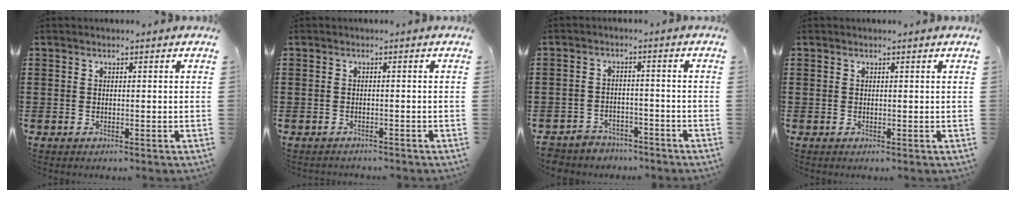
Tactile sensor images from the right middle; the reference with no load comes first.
{"total": 1.0, "force": [-0.9, 0.2, -0.1], "torque": [0.000, 0.003, -0.022]}
{"total": 3.5, "force": [-3.4, 0.9, -0.1], "torque": [-0.007, 0.002, -0.073]}
{"total": 0.0}